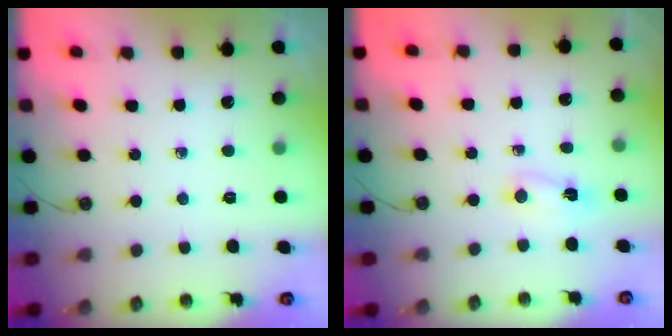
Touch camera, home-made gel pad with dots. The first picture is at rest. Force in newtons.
{"total": 2.0, "press": 1.6, "slide": 1.2}